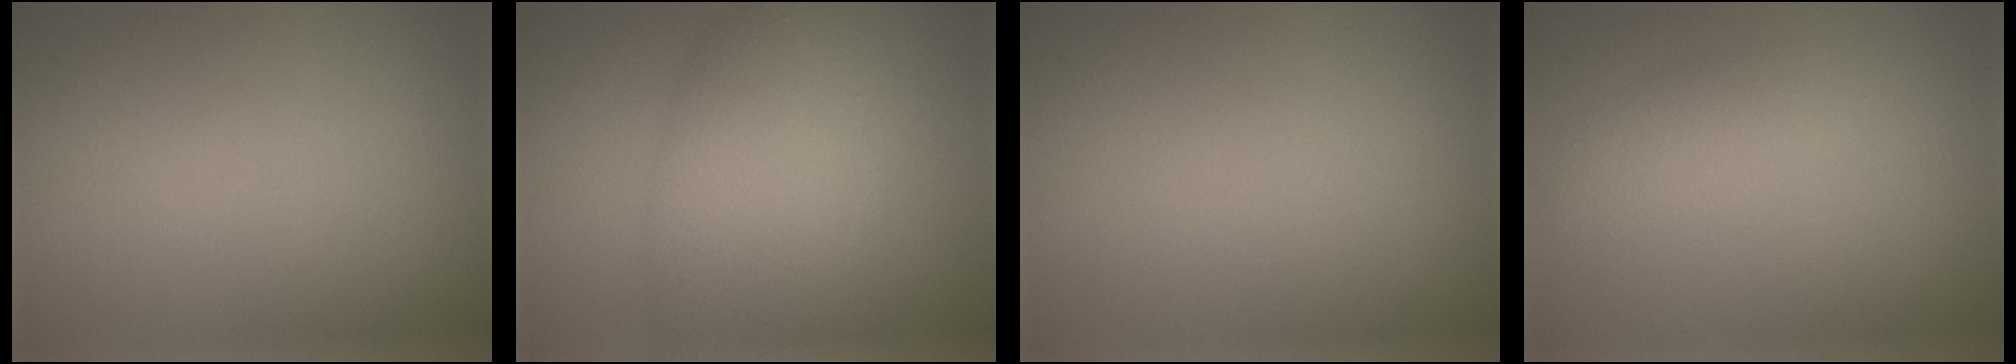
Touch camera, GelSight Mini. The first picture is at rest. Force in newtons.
{"total": 7.7, "press": 7.7, "slide": 0.3}
{"total": 0.0}
{"total": 2.4, "press": 2.4, "slide": 0.1}